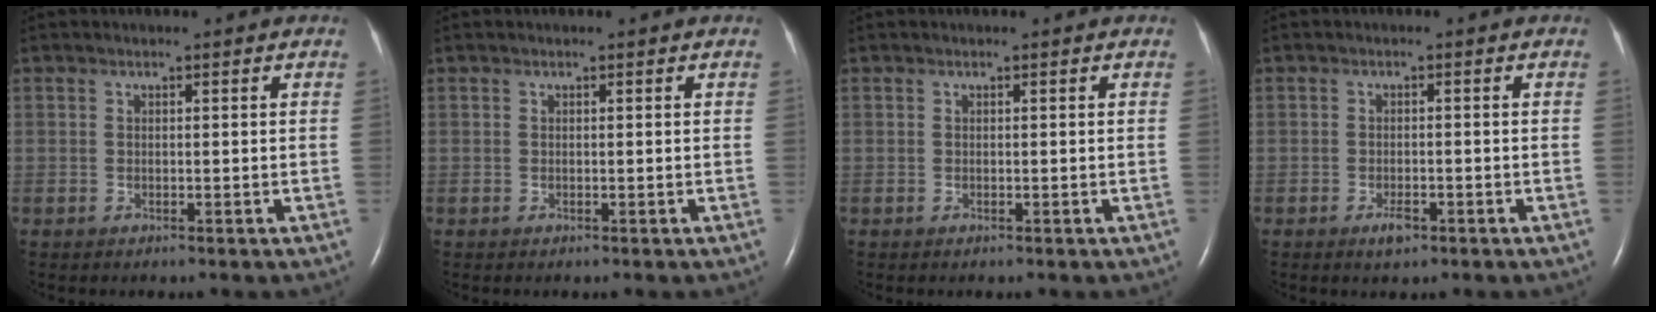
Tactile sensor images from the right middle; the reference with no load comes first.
{"total": 0.0}
{"total": 0.0}
{"total": 2.0, "force": [-1.2, 0.7, 1.4], "torque": [-0.029, -0.001, -0.019]}